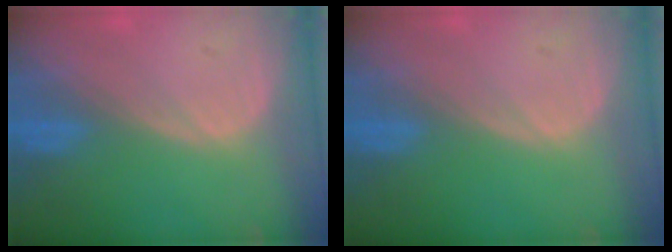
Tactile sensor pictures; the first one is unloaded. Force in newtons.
{"total": 0.0}